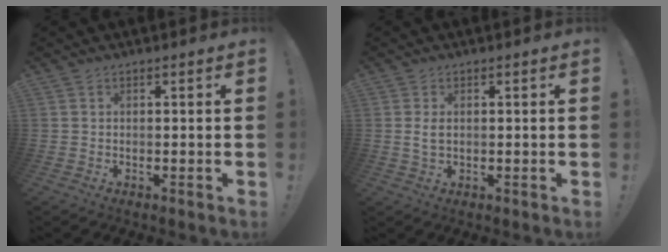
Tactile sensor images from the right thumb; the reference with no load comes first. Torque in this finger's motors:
{"motor_torque": [-0.36, -0.16, 0.15, -0.37, 0.17]}